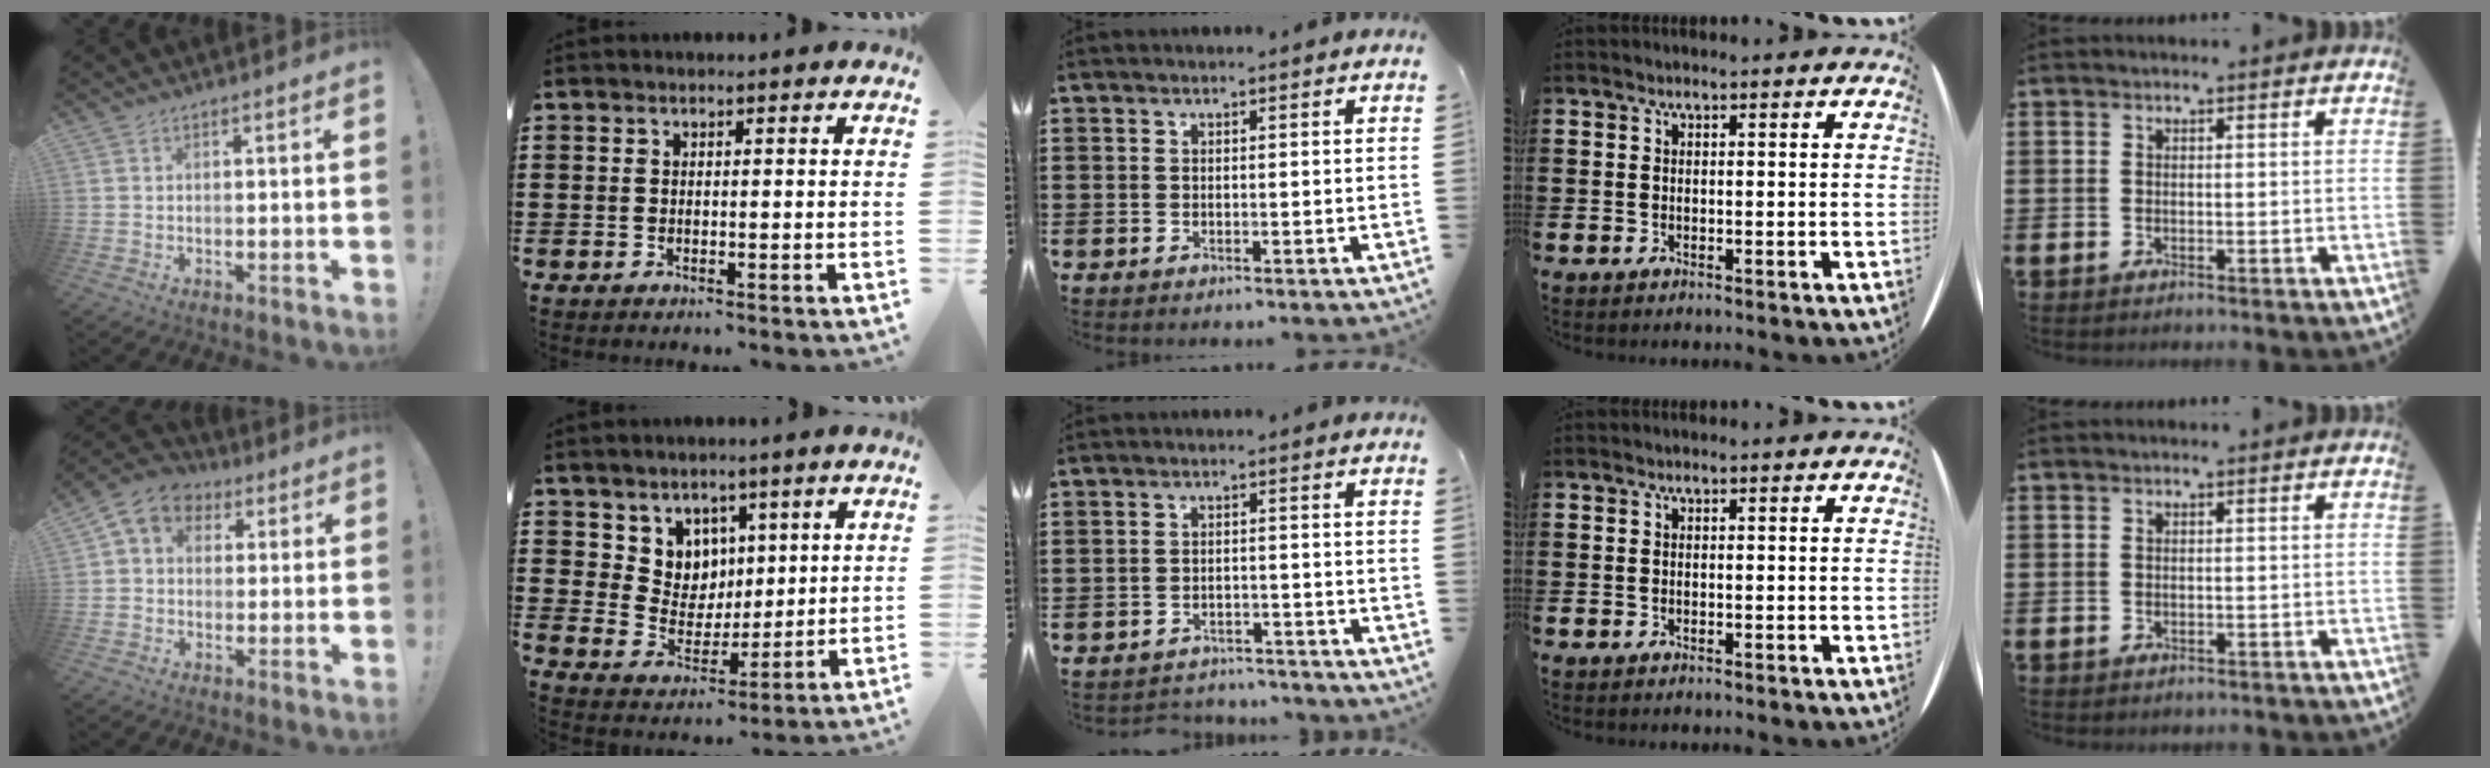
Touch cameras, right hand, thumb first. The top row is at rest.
{"thumb": {"total": 7.1, "force": [2.0, 6.0, 3.3], "torque": [-0.046, -0.002, 0.043]}, "index": {"total": 6.5, "force": [4.1, 5.0, -0.3], "torque": [-0.037, -0.019, 0.081]}, "middle": {"total": 2.7, "force": [-2.7, 0.4, -0.2], "torque": [-0.007, -0.001, -0.058]}}